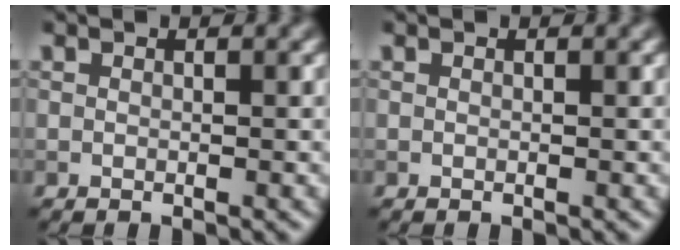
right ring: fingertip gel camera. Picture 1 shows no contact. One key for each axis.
{"total": 0.0}